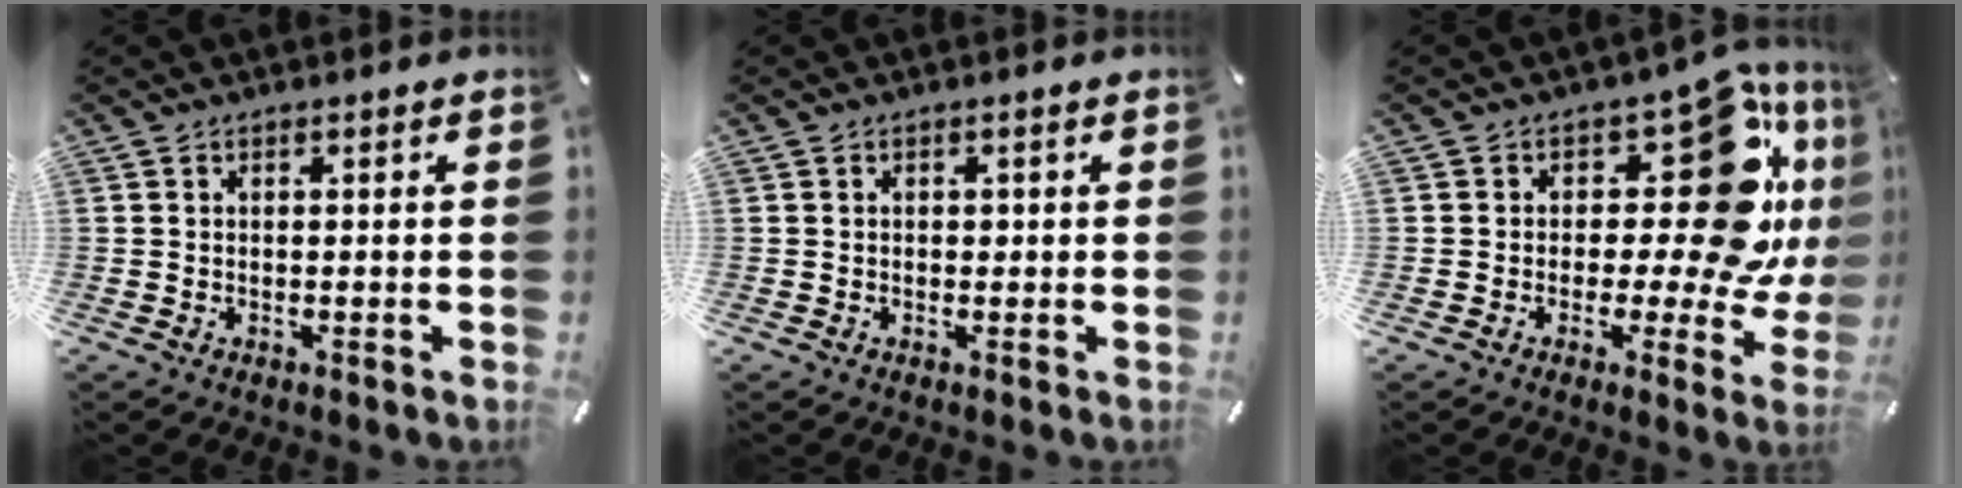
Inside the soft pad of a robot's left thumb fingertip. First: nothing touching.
{"total": 0.9, "force": [0.0, 0.8, 0.3], "torque": [-0.007, 0.005, -0.003]}
{"total": 22.6, "force": [6.0, 11.2, 18.7], "torque": [-0.247, -0.050, 0.102]}